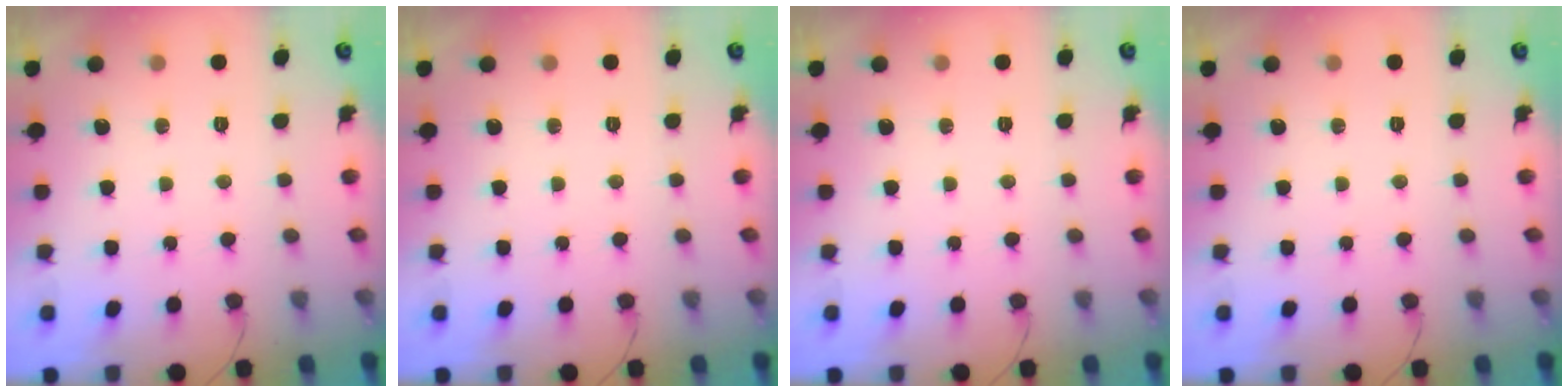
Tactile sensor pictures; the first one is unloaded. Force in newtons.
{"total": 0.0}
{"total": 0.0}
{"total": 0.0}